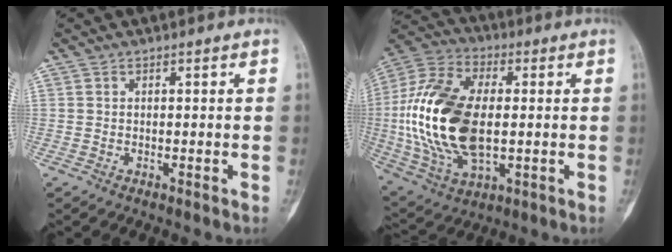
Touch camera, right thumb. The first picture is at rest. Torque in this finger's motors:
{"motor_torque": [2.44, 2.58, 1.49, -1.28, 0.53]}